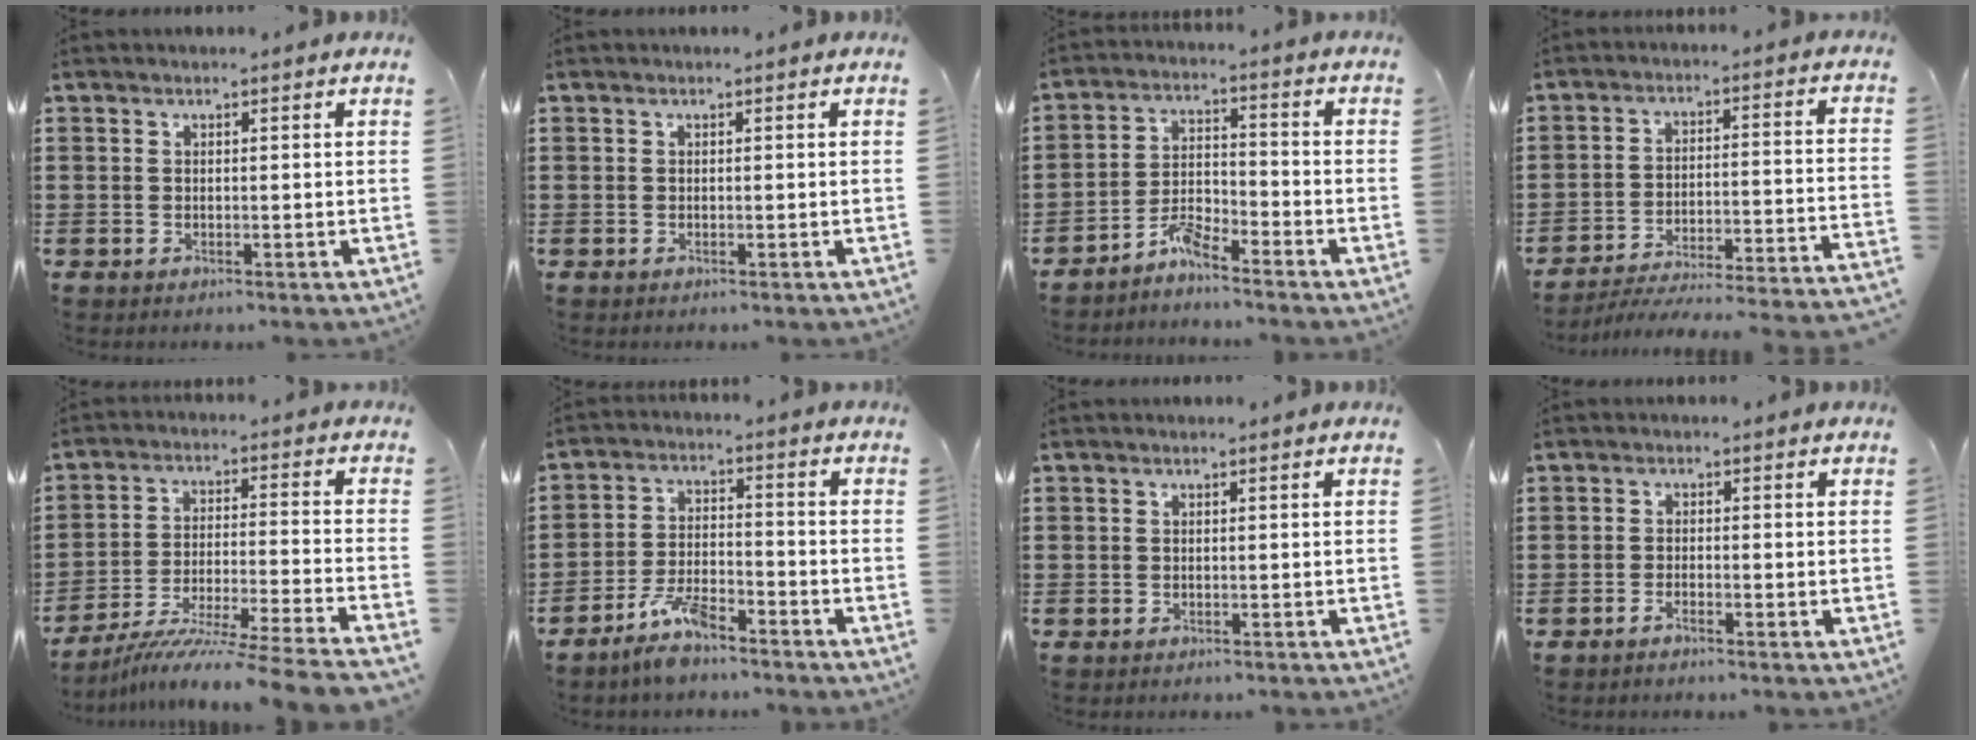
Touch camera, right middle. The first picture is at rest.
{"total": 0.0}
{"total": 4.5, "force": [-4.2, 0.6, 1.7], "torque": [-0.047, 0.002, -0.086]}
{"total": 4.5, "force": [-4.1, -0.4, 1.8], "torque": [-0.041, -0.024, -0.090]}
{"total": 9.3, "force": [-8.2, -1.1, 4.3], "torque": [-0.067, -0.010, -0.163]}
{"total": 6.5, "force": [-5.5, 1.5, 3.2], "torque": [-0.070, 0.002, -0.106]}
{"total": 0.6, "force": [-0.5, 0.4, 0.0], "torque": [-0.001, 0.002, -0.011]}
{"total": 1.4, "force": [-1.3, 0.0, 0.7], "torque": [-0.015, -0.003, -0.023]}